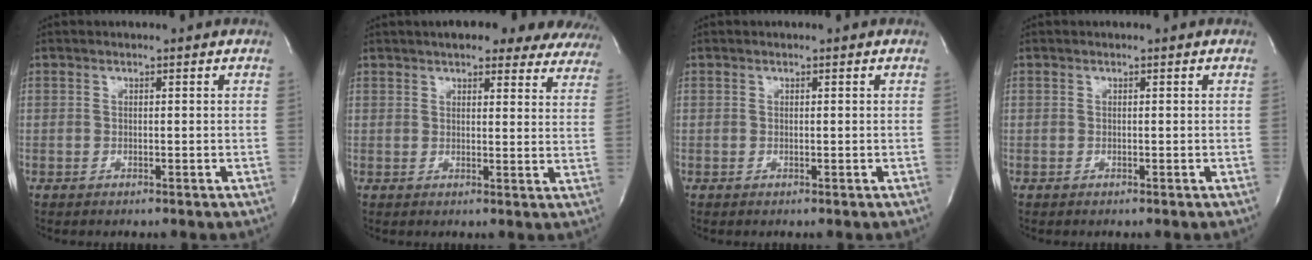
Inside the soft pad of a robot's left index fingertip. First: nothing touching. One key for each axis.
{"total": 19.4, "fx": 16.8, "fy": 5.4, "fz": 8.2, "tx": -0.100, "ty": 0.004, "tz": 0.183}
{"total": 0.0}
{"total": 0.0}